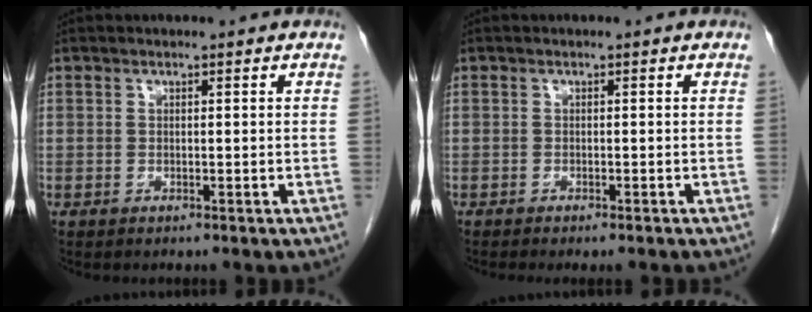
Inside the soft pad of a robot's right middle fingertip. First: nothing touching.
{"total": 3.6, "force": [-3.1, 0.4, 1.7], "torque": [-0.018, -0.006, -0.041]}